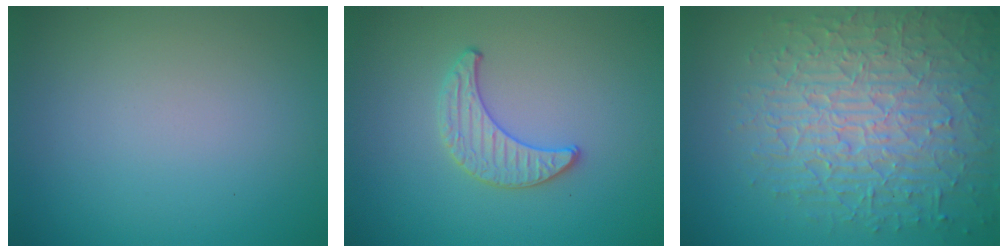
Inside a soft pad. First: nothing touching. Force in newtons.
{"total": 1.5, "press": 1.5, "slide": 0.1}
{"total": 8.9, "press": 6.2, "slide": 6.3}